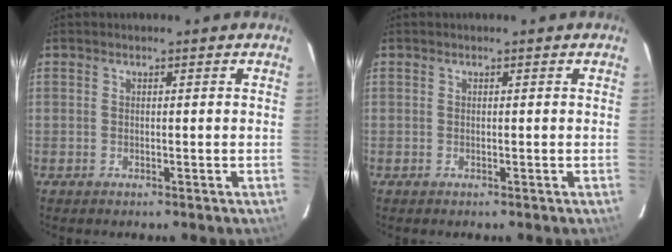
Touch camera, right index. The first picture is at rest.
{"total": 0.0}